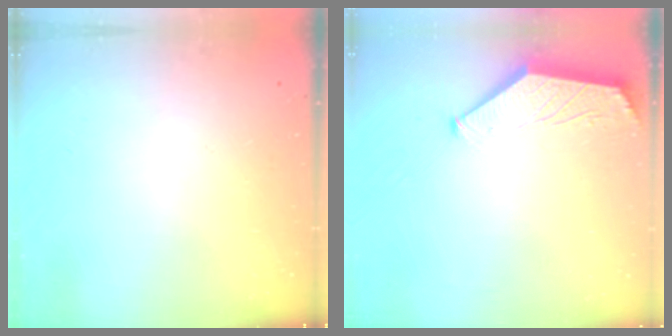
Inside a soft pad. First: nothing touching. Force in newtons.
{"total": 1.7, "press": 1.6, "slide": 0.4}